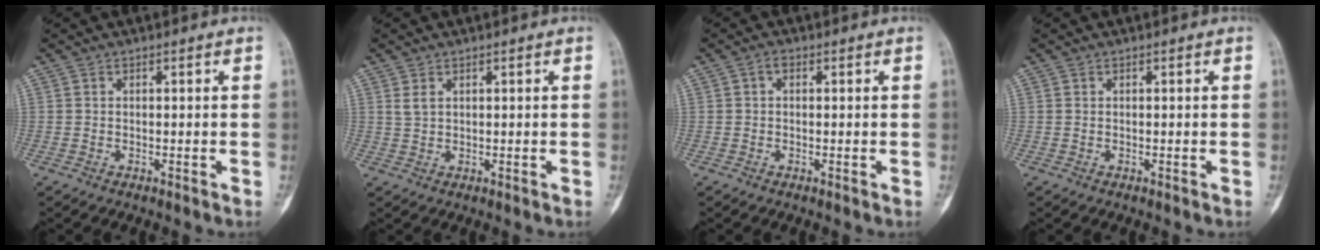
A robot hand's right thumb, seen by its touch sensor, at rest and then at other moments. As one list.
[{"total": 1.9, "force": [1.0, 1.2, 1.2], "torque": [-0.024, 0.001, 0.028]}, {"total": 1.4, "force": [0.3, 1.0, 0.9], "torque": [-0.008, 0.008, 0.002]}, {"total": 0.0}]